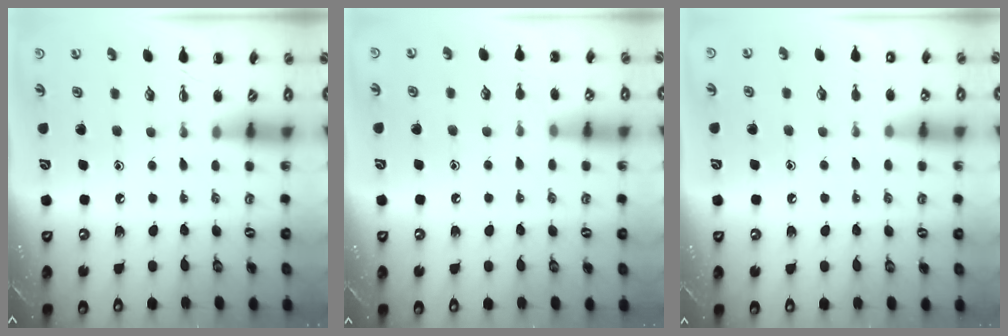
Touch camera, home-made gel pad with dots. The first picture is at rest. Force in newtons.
{"total": 4.6, "press": 4.3, "slide": 1.6}
{"total": 6.0, "press": 5.8, "slide": 1.7}